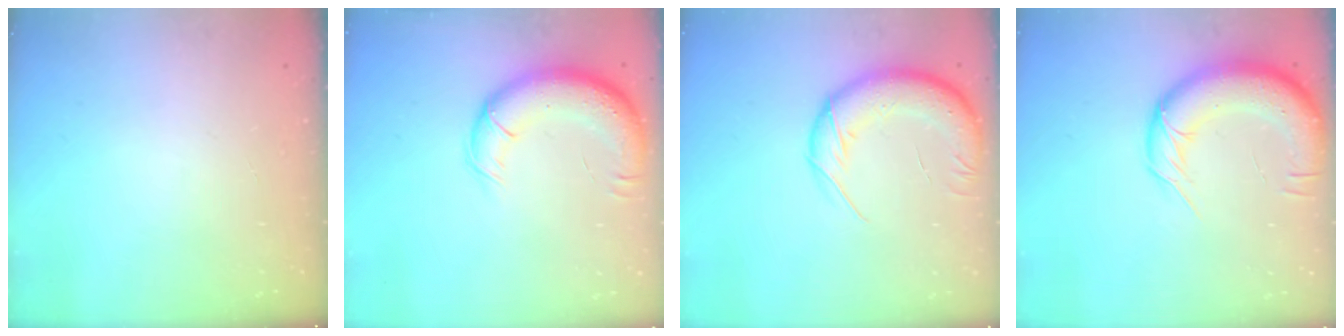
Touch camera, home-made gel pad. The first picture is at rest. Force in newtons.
{"total": 14.8, "press": 14.4, "slide": 3.5}
{"total": 14.6, "press": 14.1, "slide": 3.6}
{"total": 15.9, "press": 15.5, "slide": 3.7}